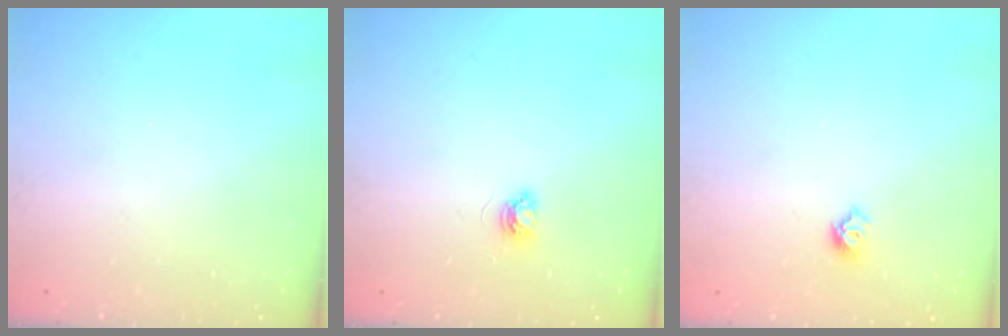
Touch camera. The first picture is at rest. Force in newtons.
{"total": 3.4, "press": 3.4, "slide": 0.4}
{"total": 4.9, "press": 4.8, "slide": 0.8}